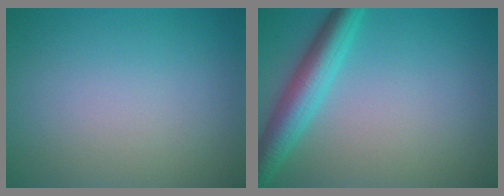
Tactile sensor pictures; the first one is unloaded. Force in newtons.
{"total": 4.8, "press": 4.8, "slide": 0.2}